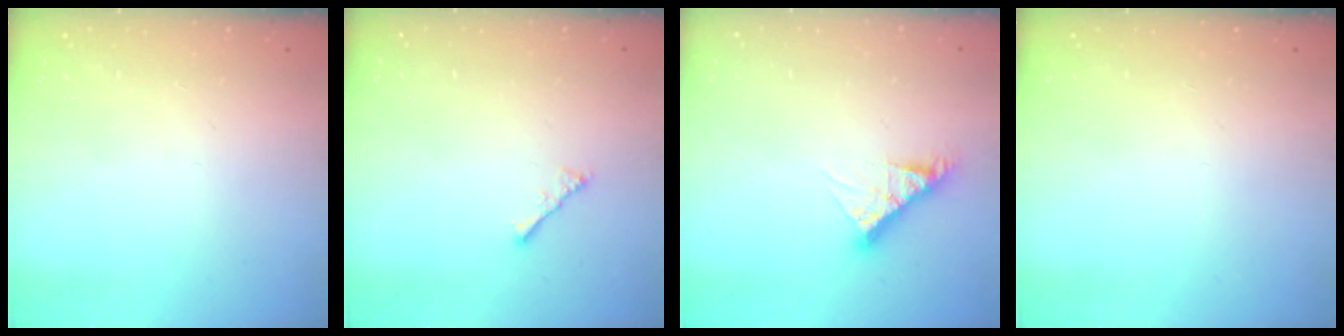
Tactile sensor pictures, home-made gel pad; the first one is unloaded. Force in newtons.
{"total": 2.2, "press": 2.1, "slide": 0.5}
{"total": 8.3, "press": 8.3, "slide": 0.5}
{"total": 0.0}